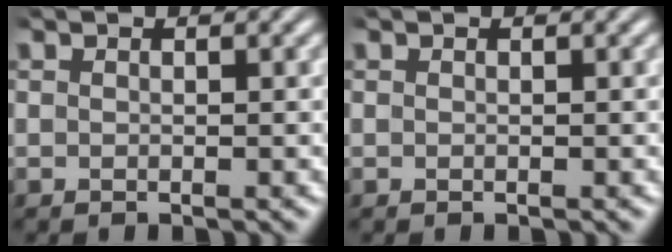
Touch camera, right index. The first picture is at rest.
{"total": 0.0}